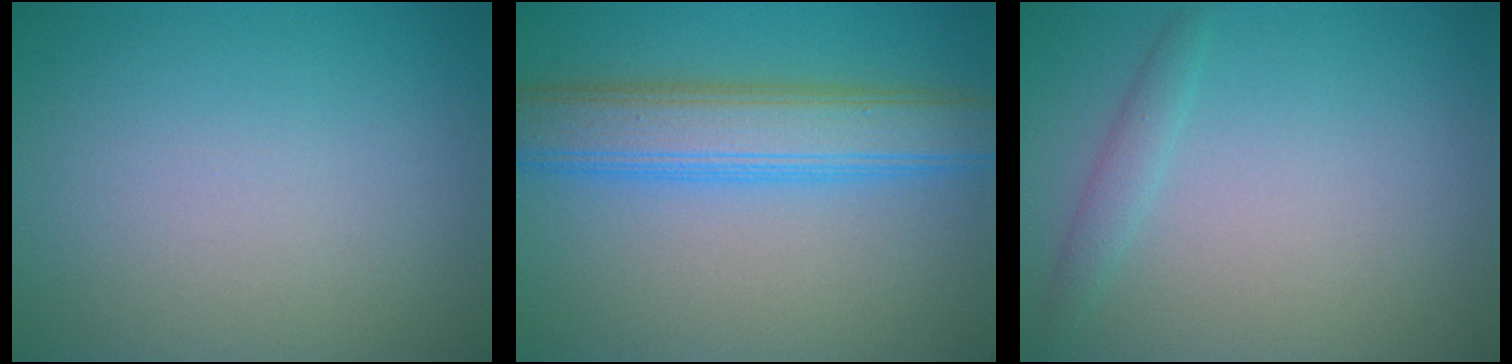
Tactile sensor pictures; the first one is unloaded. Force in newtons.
{"total": 6.5, "press": 6.5, "slide": 0.1}
{"total": 1.3, "press": 1.3, "slide": 0.1}